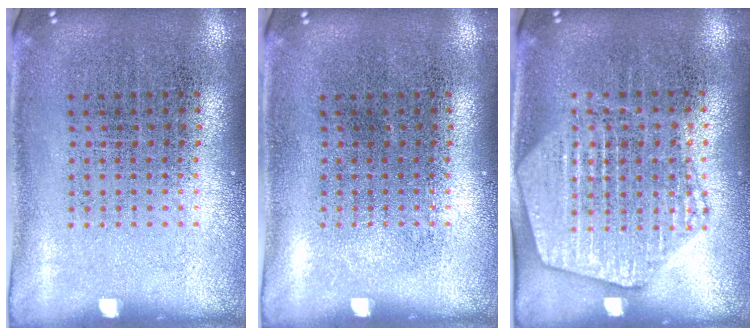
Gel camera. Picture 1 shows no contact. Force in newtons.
{"total": 0.0}
{"total": 1.9, "press": 1.8, "slide": 0.5}